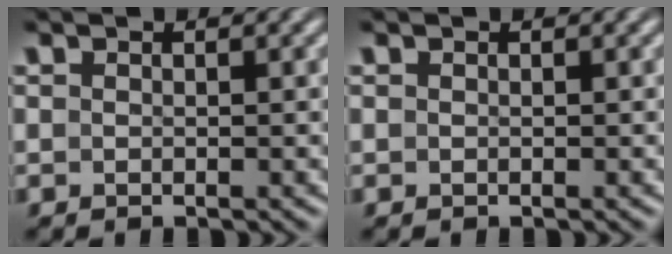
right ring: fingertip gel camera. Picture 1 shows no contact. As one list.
[{"total": 0.0}]